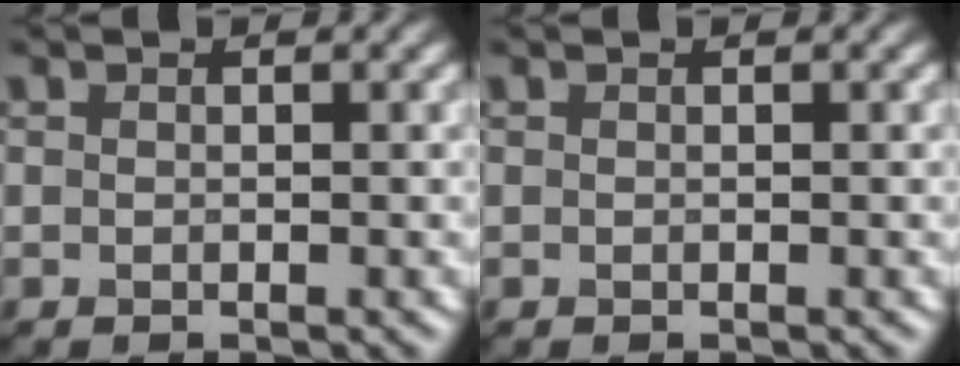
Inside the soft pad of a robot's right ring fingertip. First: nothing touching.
{"total": 0.0}